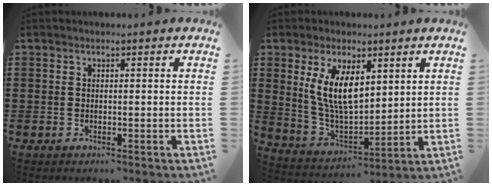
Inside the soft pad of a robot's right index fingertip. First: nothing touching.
{"total": 8.8, "force": [3.3, 4.3, 7.0], "torque": [-0.160, -0.004, 0.059]}